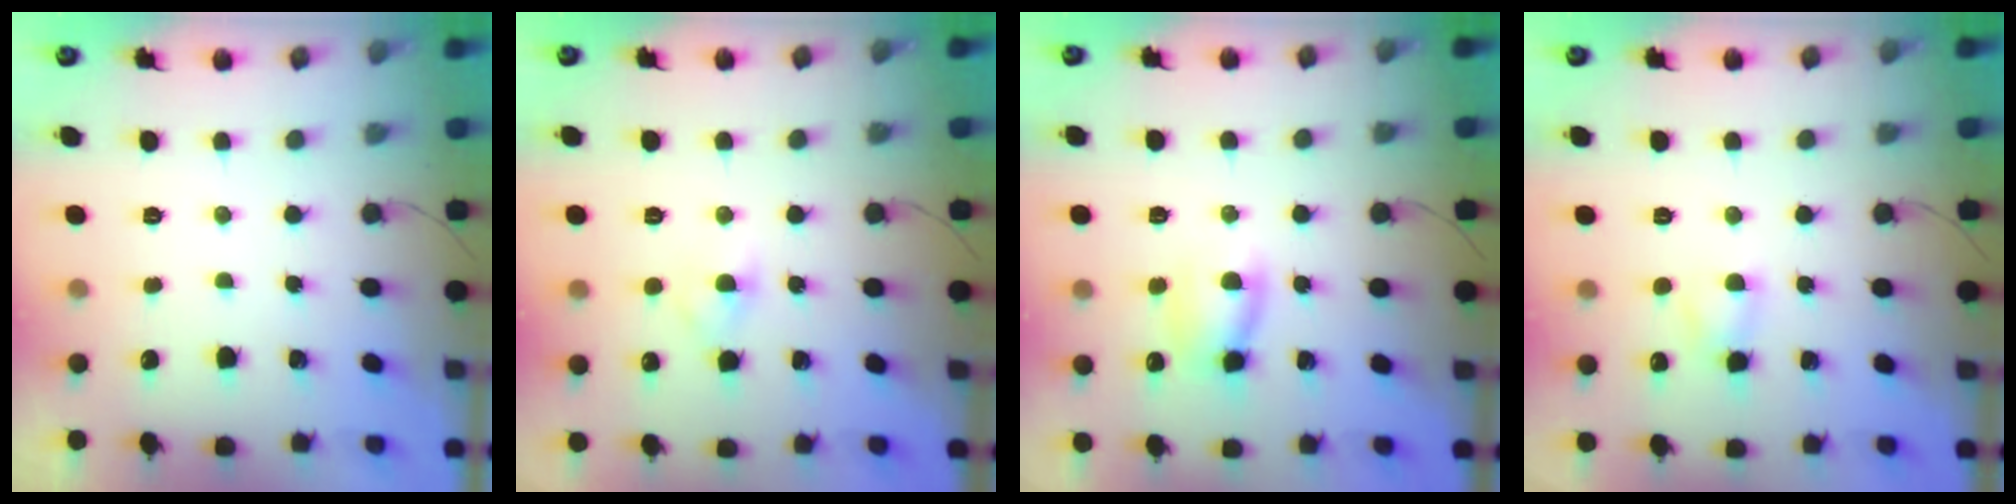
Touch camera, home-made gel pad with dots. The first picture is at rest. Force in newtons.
{"total": 2.8, "press": 2.7, "slide": 0.8}
{"total": 7.6, "press": 7.6, "slide": 0.4}
{"total": 3.4, "press": 3.1, "slide": 1.3}